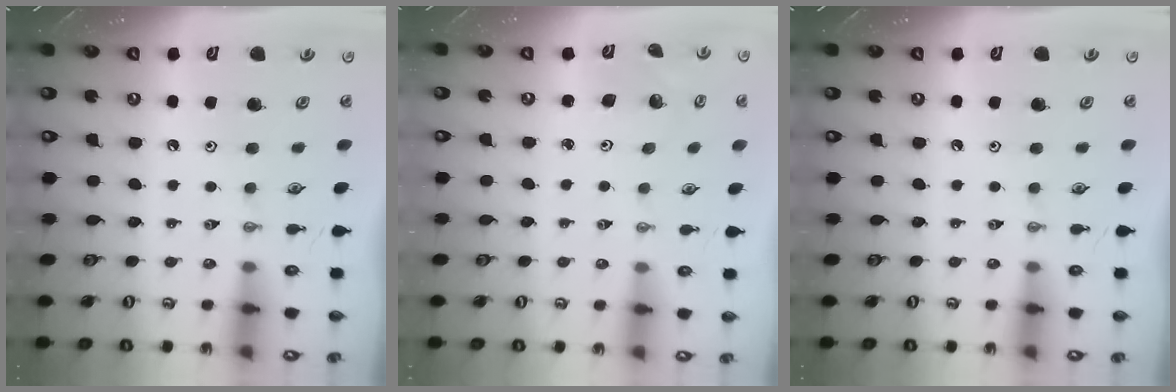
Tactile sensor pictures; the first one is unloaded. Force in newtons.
{"total": 1.9, "press": 1.9, "slide": 0.2}
{"total": 0.0}